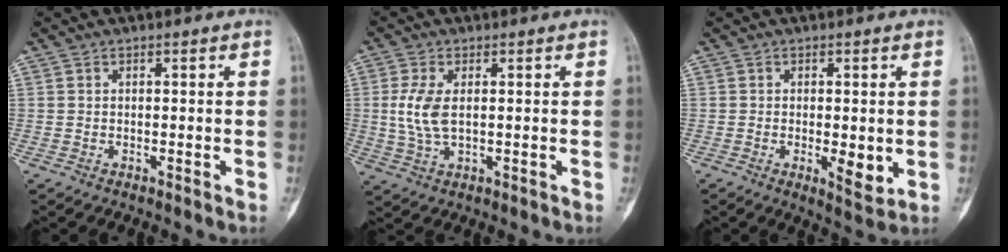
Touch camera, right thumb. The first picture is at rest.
{"total": 6.0, "force": [0.6, 2.9, 5.2], "torque": [-0.123, -0.002, 0.015]}
{"total": 5.1, "force": [-0.7, 1.9, 4.6], "torque": [-0.068, -0.014, -0.006]}